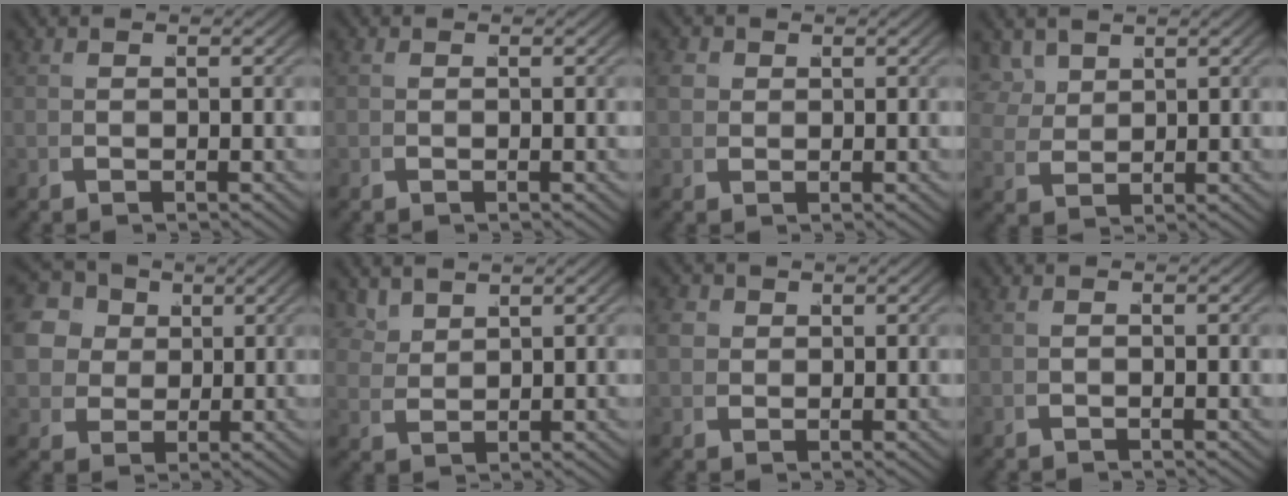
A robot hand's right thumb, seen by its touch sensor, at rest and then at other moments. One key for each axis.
{"total": 0.0}
{"total": 3.2, "fx": 0.9, "fy": 2.6, "fz": 1.5, "tx": -0.036, "ty": -0.004, "tz": 0.020}
{"total": 2.8, "fx": 1.6, "fy": 1.8, "fz": 1.5, "tx": -0.035, "ty": -0.006, "tz": 0.040}
{"total": 11.4, "fx": 2.5, "fy": 9.4, "fz": 6.0, "tx": -0.126, "ty": -0.006, "tz": 0.031}
{"total": 2.2, "fx": 2.0, "fy": 0.3, "fz": 0.7, "tx": -0.013, "ty": 0.006, "tz": 0.047}
{"total": 3.5, "fx": 1.0, "fy": 2.9, "fz": 1.7, "tx": -0.041, "ty": -0.005, "tz": 0.022}
{"total": 0.7, "fx": -0.2, "fy": -0.6, "fz": -0.2, "tx": 0.009, "ty": 0.007, "tz": -0.008}